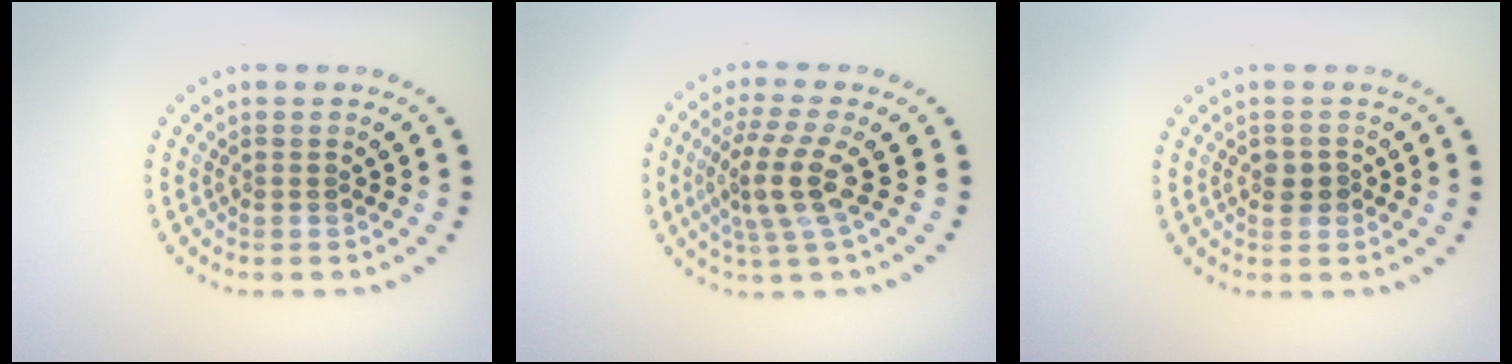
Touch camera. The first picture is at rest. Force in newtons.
{"total": 4.0, "press": 3.0, "slide": 2.7}
{"total": 1.3, "press": 1.3, "slide": 0.4}